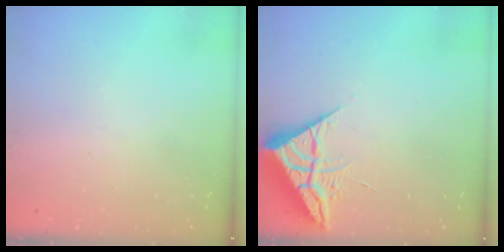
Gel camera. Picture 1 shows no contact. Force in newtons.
{"total": 6.9, "press": 6.9, "slide": 0.4}